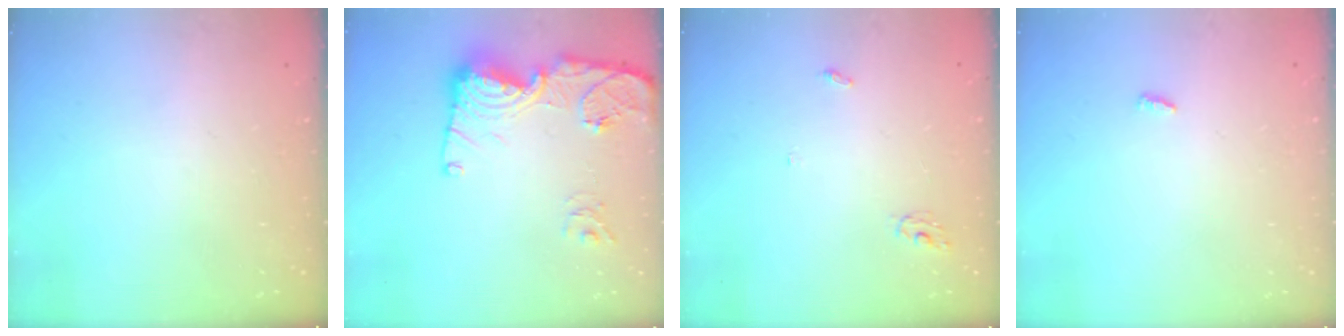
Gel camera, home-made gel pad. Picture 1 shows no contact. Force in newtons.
{"total": 17.1, "press": 17.0, "slide": 1.9}
{"total": 2.8, "press": 2.8, "slide": 0.2}
{"total": 2.7, "press": 2.7, "slide": 0.2}